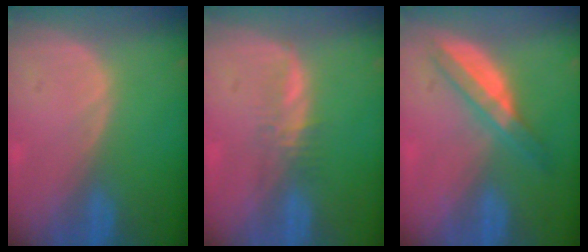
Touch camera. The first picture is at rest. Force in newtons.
{"total": 2.3, "press": 2.2, "slide": 0.6}
{"total": 6.2, "press": 5.4, "slide": 3.1}